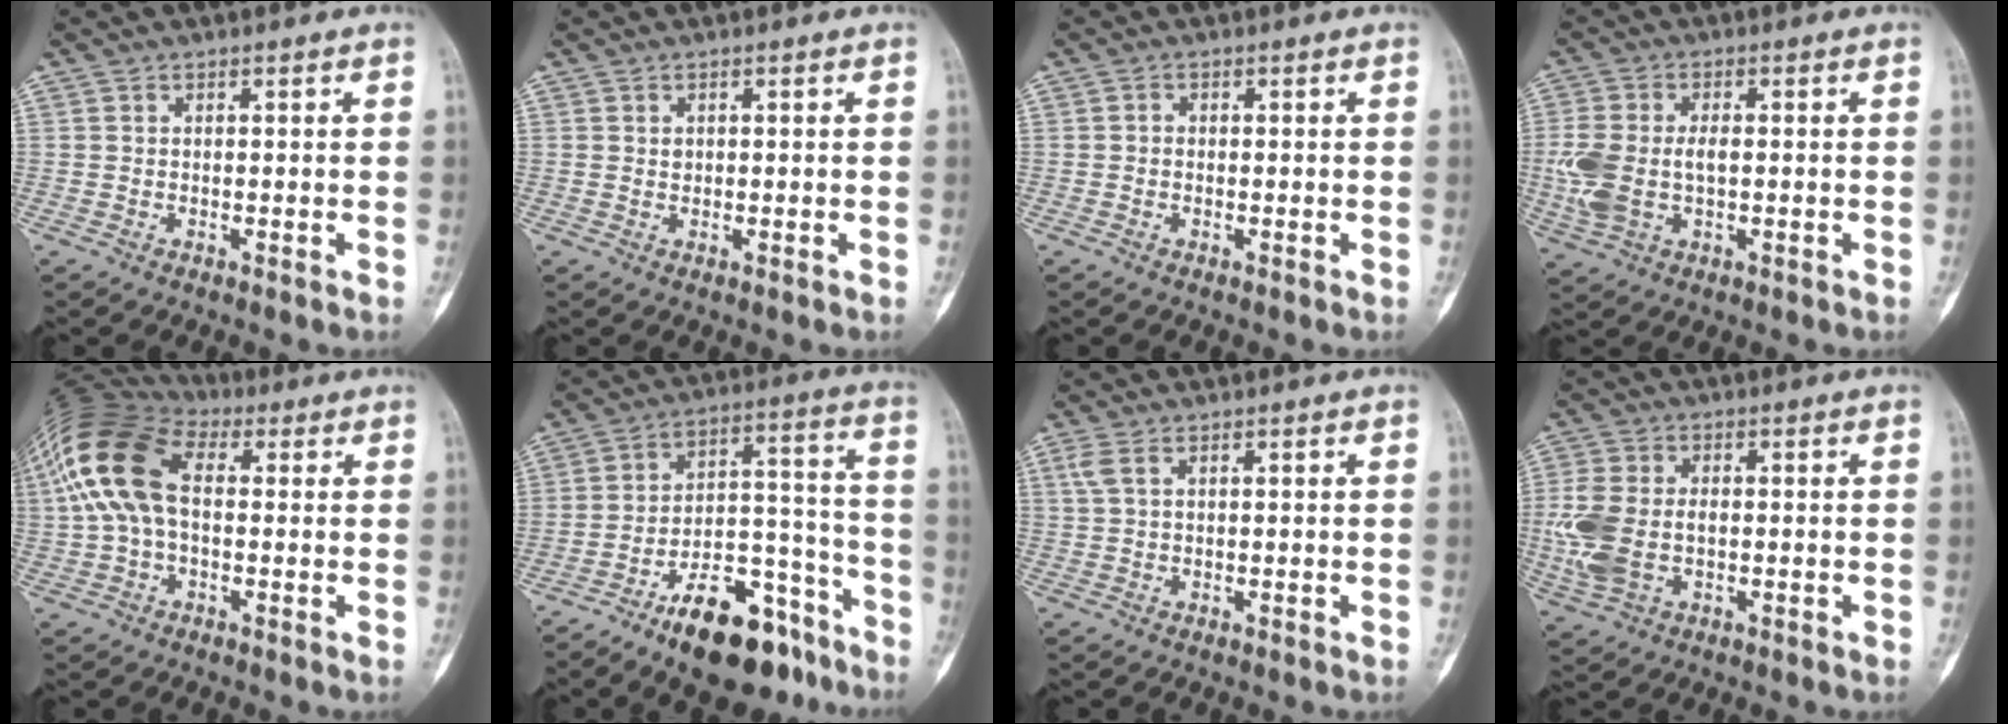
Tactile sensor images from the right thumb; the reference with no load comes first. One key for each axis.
{"total": 0.8, "fx": 0.3, "fy": 0.7, "fz": 0.4, "tx": -0.003, "ty": 0.000, "tz": 0.006}
{"total": 0.7, "fx": -0.2, "fy": 0.6, "fz": 0.2, "tx": 0.006, "ty": 0.003, "tz": -0.007}
{"total": 9.7, "fx": -0.5, "fy": 5.9, "fz": 7.6, "tx": -0.183, "ty": 0.009, "tz": -0.005}
{"total": 15.2, "fx": 2.0, "fy": 9.0, "fz": 12.1, "tx": -0.262, "ty": 0.041, "tz": 0.029}
{"total": 18.3, "fx": -12.7, "fy": 7.7, "fz": 10.8, "tx": -0.133, "ty": 0.102, "tz": -0.200}
{"total": 2.0, "fx": 0.9, "fy": 0.8, "fz": 1.6, "tx": -0.050, "ty": 0.012, "tz": 0.029}
{"total": 10.1, "fx": -1.0, "fy": 6.6, "fz": 7.7, "tx": -0.183, "ty": 0.005, "tz": -0.017}